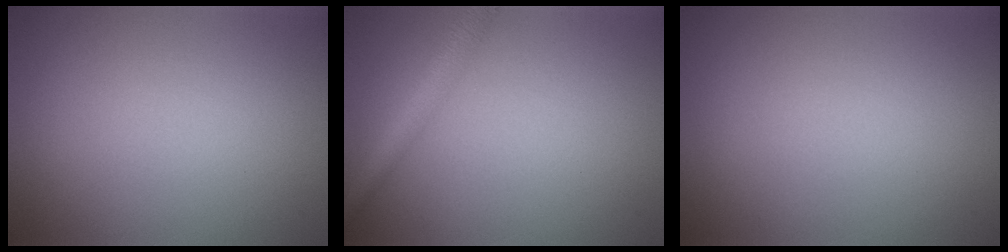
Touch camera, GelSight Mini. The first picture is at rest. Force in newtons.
{"total": 2.9, "press": 2.9, "slide": 0.0}
{"total": 0.0}